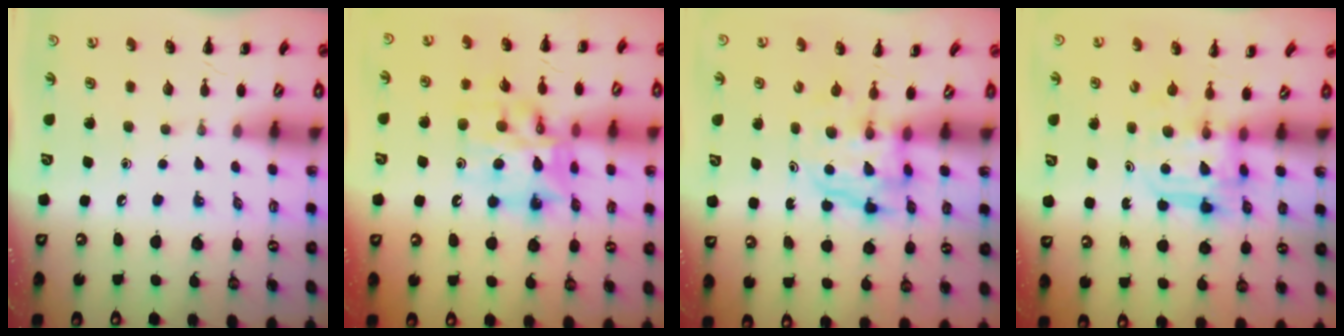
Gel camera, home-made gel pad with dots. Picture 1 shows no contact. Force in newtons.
{"total": 15.4, "press": 14.9, "slide": 3.7}
{"total": 3.9, "press": 3.8, "slide": 0.3}
{"total": 3.2, "press": 3.2, "slide": 0.2}